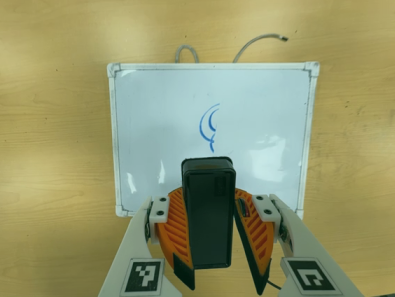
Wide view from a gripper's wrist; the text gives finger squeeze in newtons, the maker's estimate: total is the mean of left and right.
{"total": 8.2, "left": 8.7, "right": 7.7}